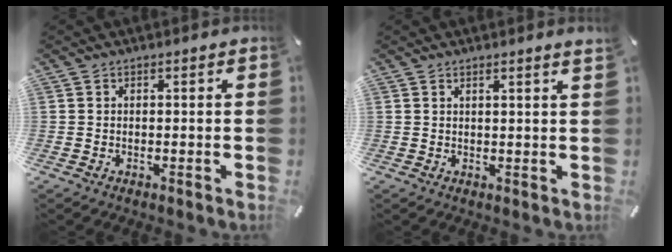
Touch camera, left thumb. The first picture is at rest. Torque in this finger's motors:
{"motor_torque": [0.26, -0.05, -0.08, -0.03, -0.01]}